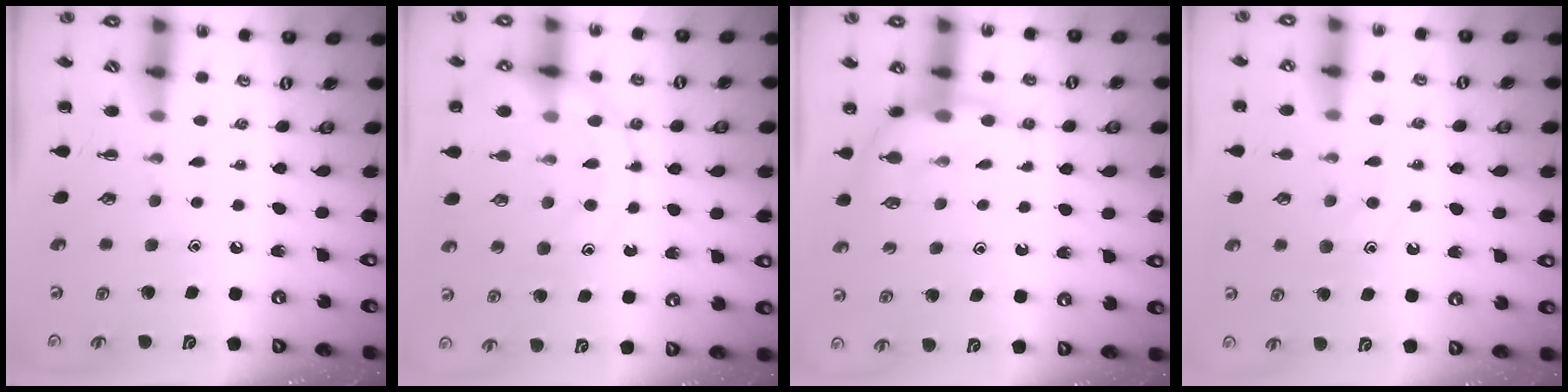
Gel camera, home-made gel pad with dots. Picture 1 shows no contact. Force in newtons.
{"total": 15.1, "press": 14.8, "slide": 2.7}
{"total": 7.5, "press": 7.5, "slide": 1.0}
{"total": 10.7, "press": 10.7, "slide": 1.0}